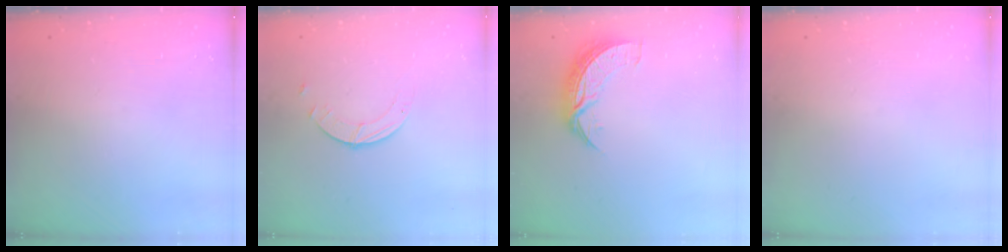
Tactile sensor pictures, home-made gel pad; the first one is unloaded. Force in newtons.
{"total": 1.4, "press": 1.4, "slide": 0.2}
{"total": 8.8, "press": 8.8, "slide": 0.5}
{"total": 0.0}